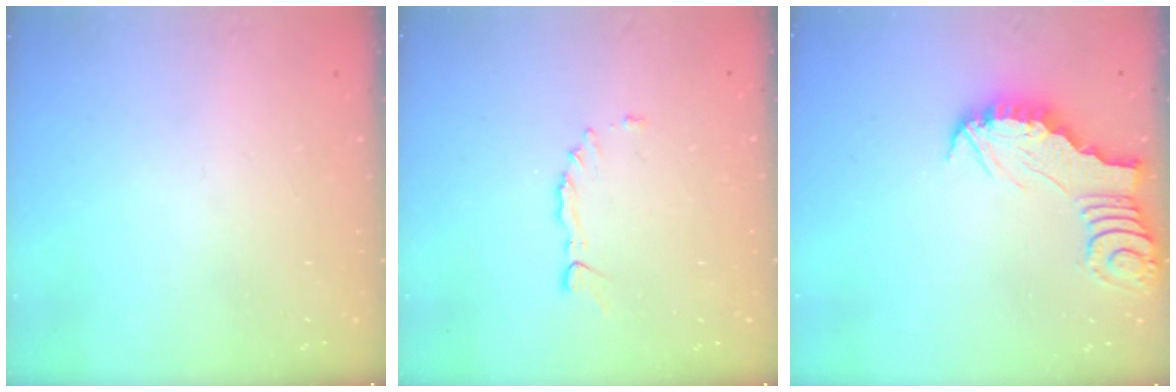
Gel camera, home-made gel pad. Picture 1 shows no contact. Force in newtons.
{"total": 2.2, "press": 2.2, "slide": 0.3}
{"total": 2.9, "press": 2.9, "slide": 0.2}